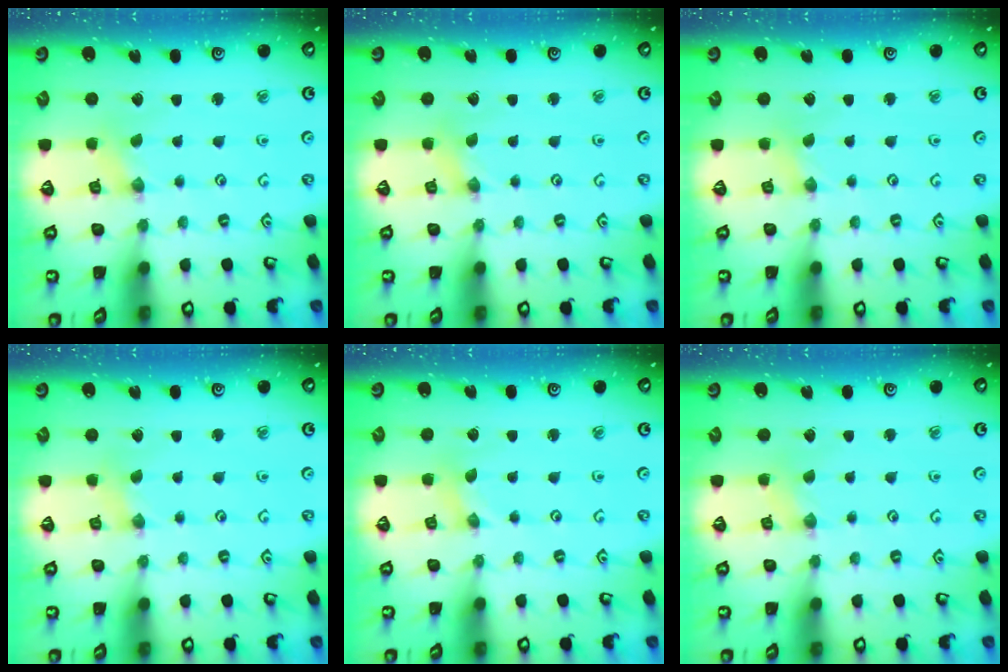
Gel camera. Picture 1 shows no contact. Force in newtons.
{"total": 0.0}
{"total": 1.1, "press": 1.1, "slide": 0.2}
{"total": 1.4, "press": 1.4, "slide": 0.3}
{"total": 0.0}
{"total": 1.9, "press": 1.9, "slide": 0.3}